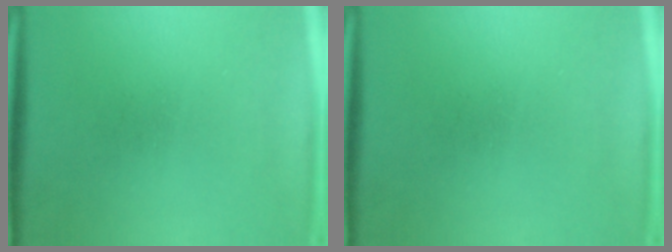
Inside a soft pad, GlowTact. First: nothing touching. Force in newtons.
{"total": 0.0}